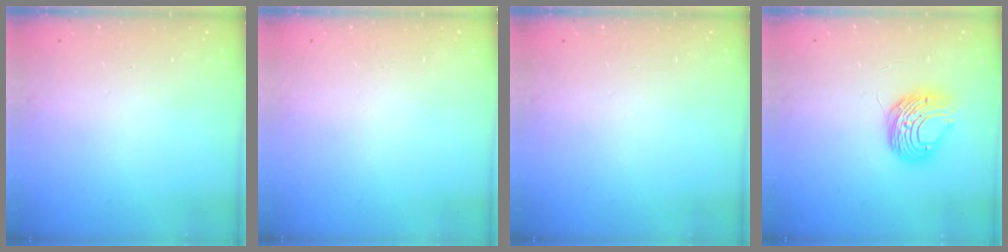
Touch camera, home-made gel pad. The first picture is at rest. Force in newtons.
{"total": 0.0}
{"total": 0.0}
{"total": 8.9, "press": 8.9, "slide": 0.5}